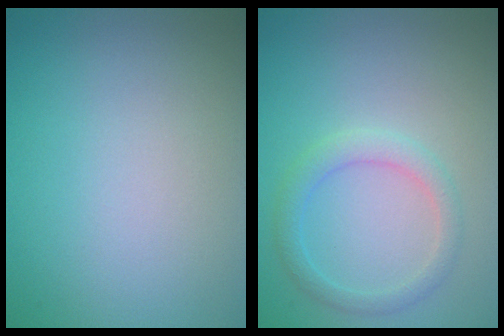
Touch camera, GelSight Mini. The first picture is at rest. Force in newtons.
{"total": 2.2, "press": 2.2, "slide": 0.1}